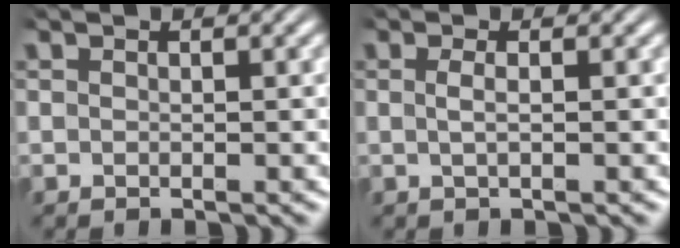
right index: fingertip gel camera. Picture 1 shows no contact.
{"total": 1.0, "force": [-0.2, -0.3, 1.0], "torque": [-0.026, -0.008, 0.001]}